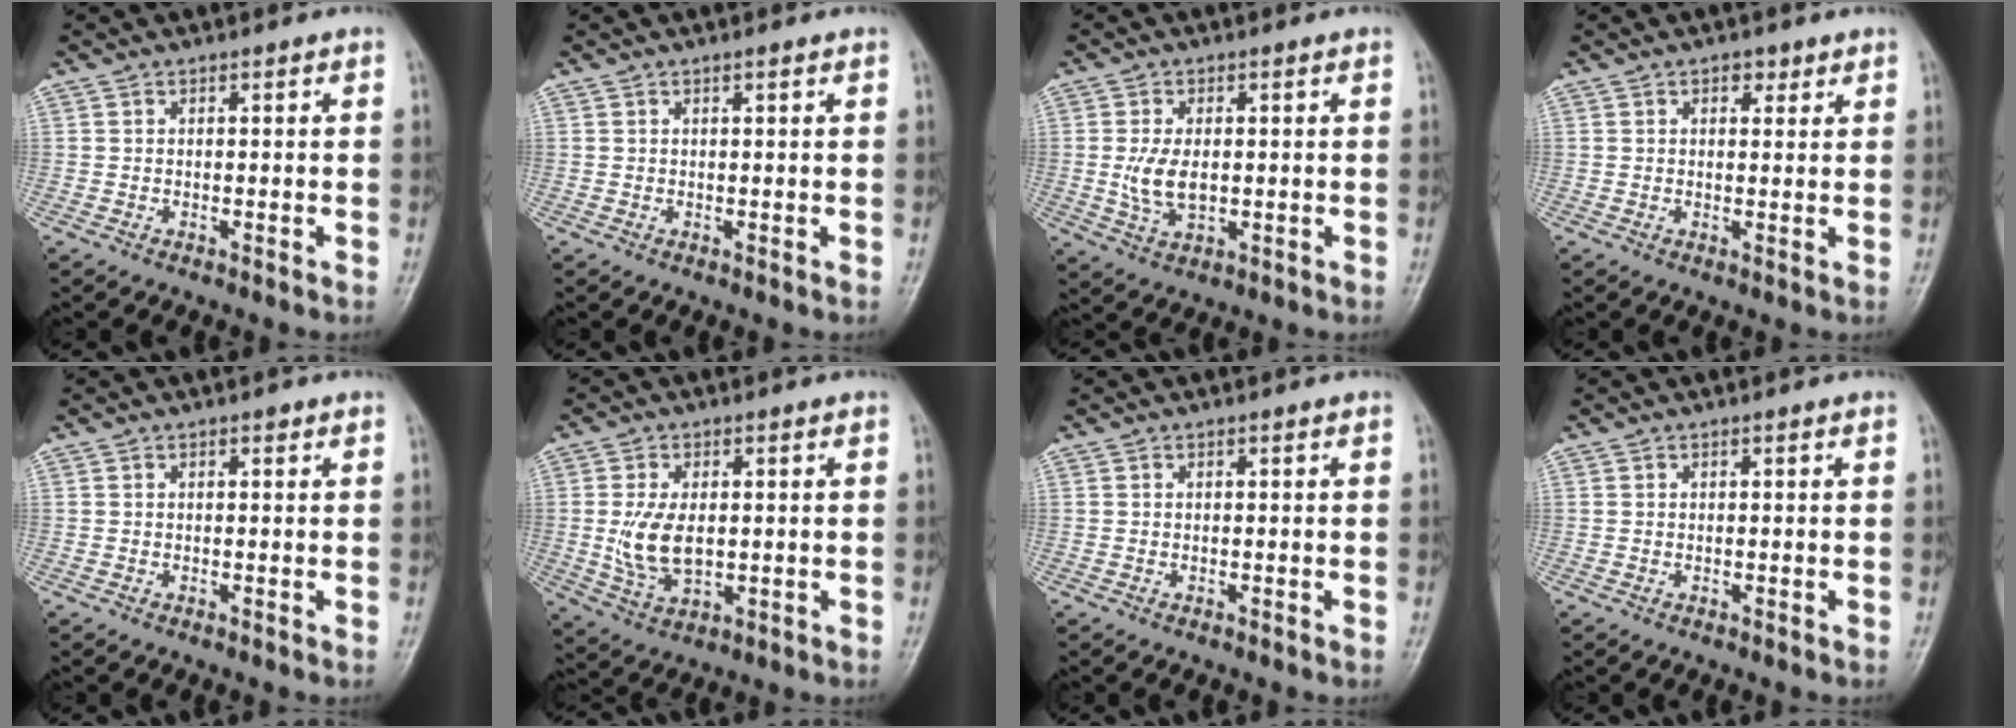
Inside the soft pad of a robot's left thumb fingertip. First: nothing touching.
{"total": 0.5, "force": [0.3, 0.0, 0.4], "torque": [-0.008, 0.000, 0.005]}
{"total": 6.1, "force": [0.0, 3.4, 5.0], "torque": [-0.102, -0.005, 0.006]}
{"total": 2.3, "force": [1.4, 1.4, 1.1], "torque": [-0.003, -0.006, 0.018]}
{"total": 0.7, "force": [0.4, 0.3, 0.4], "torque": [-0.005, -0.001, 0.004]}
{"total": 8.5, "force": [0.2, 4.9, 7.0], "torque": [-0.132, -0.008, 0.013]}
{"total": 0.0}
{"total": 0.0}